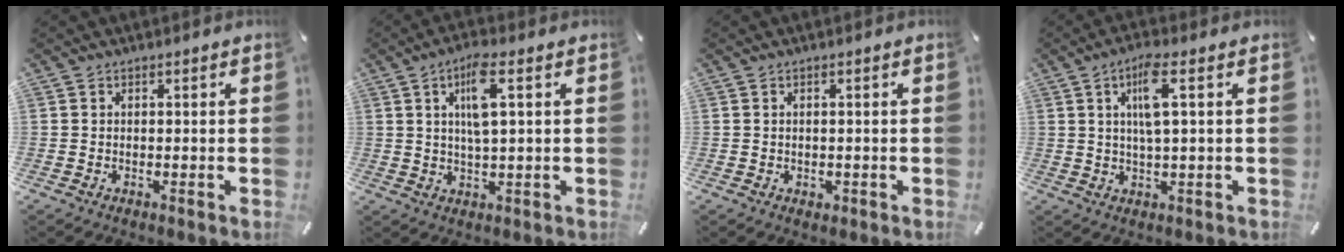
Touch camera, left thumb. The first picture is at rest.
{"total": 7.9, "force": [2.4, 1.9, 7.3], "torque": [-0.145, -0.001, 0.035]}
{"total": 0.7, "force": [-0.1, 0.7, 0.2], "torque": [-0.005, 0.005, -0.004]}
{"total": 7.3, "force": [2.1, 1.4, 6.8], "torque": [-0.128, 0.001, 0.030]}